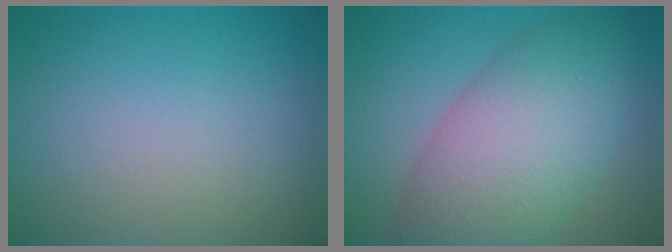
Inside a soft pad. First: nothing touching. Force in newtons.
{"total": 9.1, "press": 9.1, "slide": 0.3}